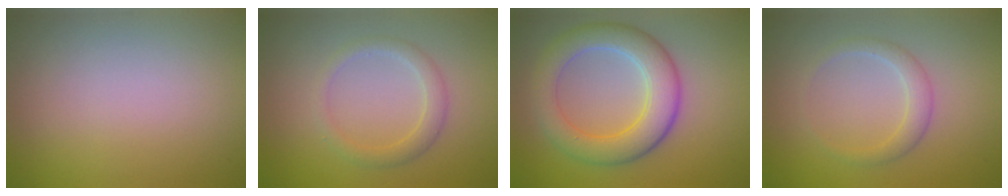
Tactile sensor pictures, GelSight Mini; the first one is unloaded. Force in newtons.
{"total": 2.1, "press": 2.1, "slide": 0.2}
{"total": 6.0, "press": 6.0, "slide": 0.1}
{"total": 1.9, "press": 1.9, "slide": 0.1}